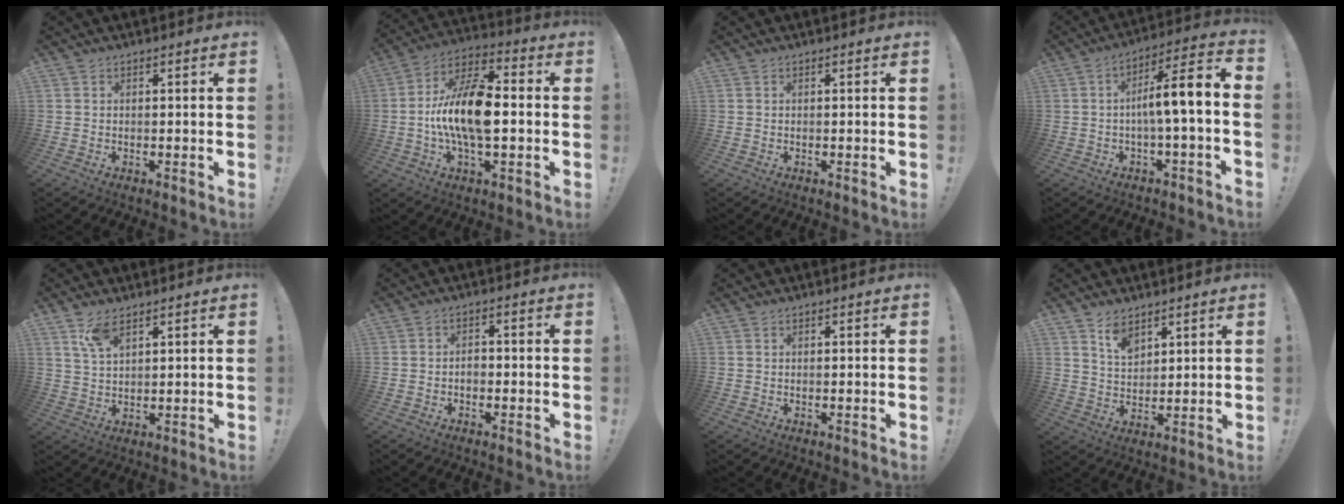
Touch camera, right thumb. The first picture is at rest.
{"total": 16.2, "force": [-1.6, 7.5, 14.2], "torque": [-0.260, 0.008, -0.026]}
{"total": 0.0}
{"total": 9.9, "force": [-0.2, 0.3, 9.9], "torque": [-0.158, -0.007, -0.017]}
{"total": 6.7, "force": [4.3, 2.7, 4.4], "torque": [-0.082, -0.014, 0.079]}
{"total": 1.9, "force": [-0.9, 1.4, 1.0], "torque": [-0.020, 0.005, -0.017]}
{"total": 0.0}
{"total": 6.7, "force": [5.1, 3.5, 2.6], "torque": [-0.043, -0.032, 0.094]}